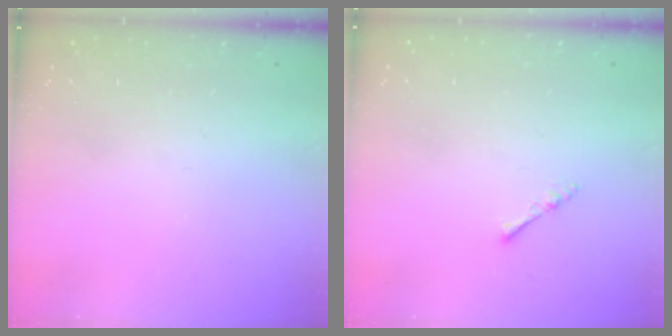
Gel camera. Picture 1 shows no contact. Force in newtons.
{"total": 2.4, "press": 2.3, "slide": 0.5}